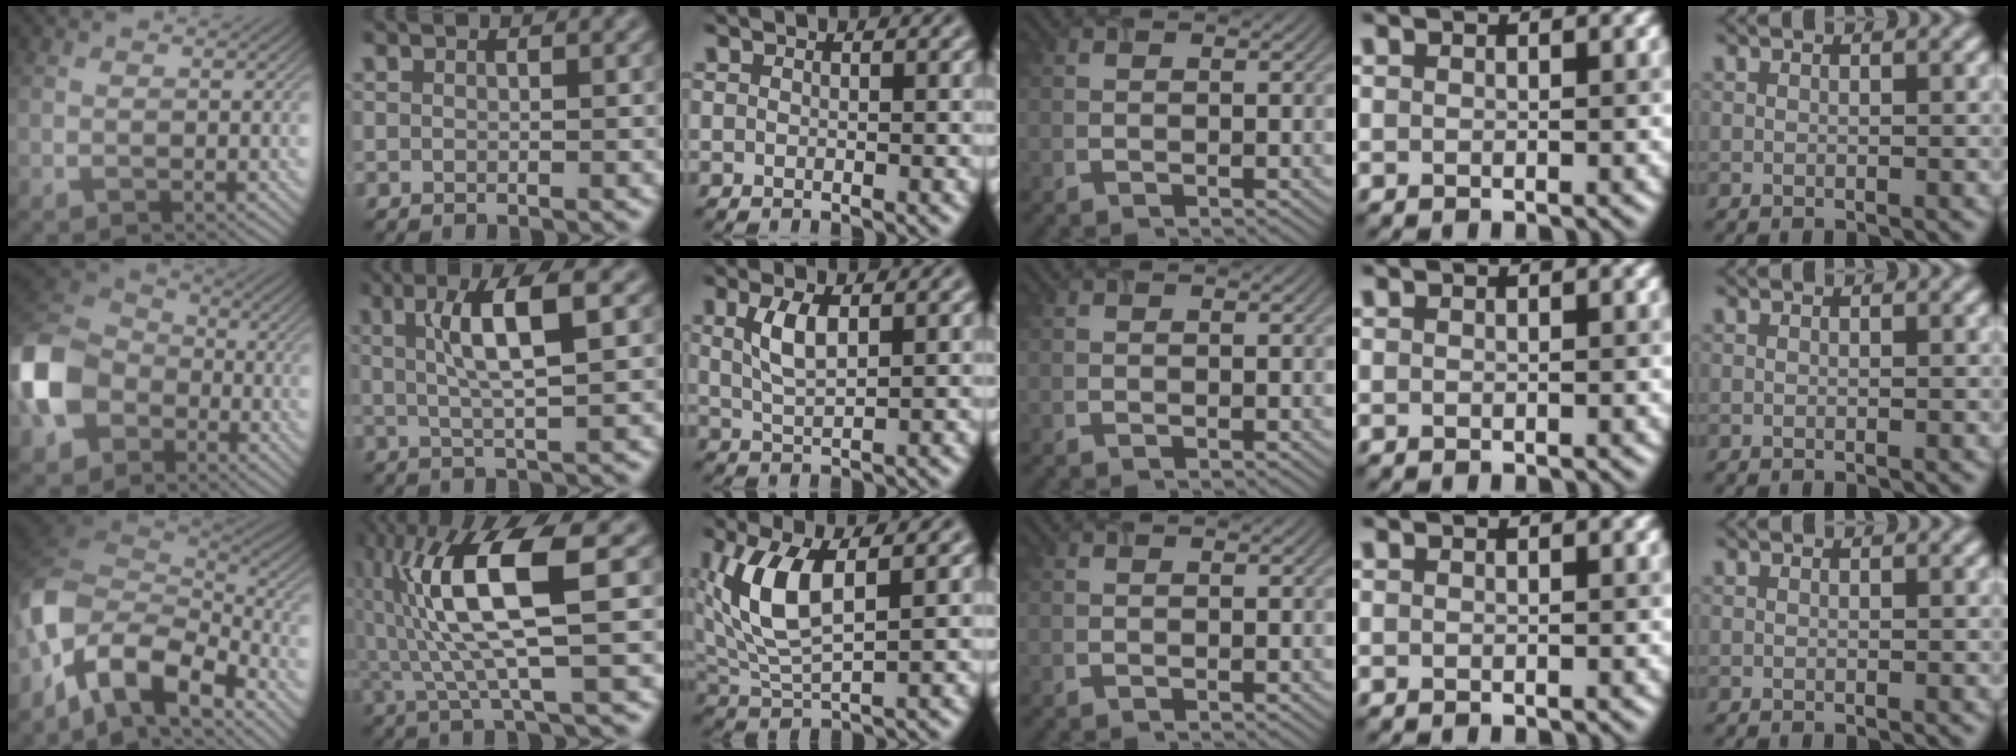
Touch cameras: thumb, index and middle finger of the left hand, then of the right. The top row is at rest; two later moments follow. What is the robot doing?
{"motion": "lift_and_place", "object": "timer"}